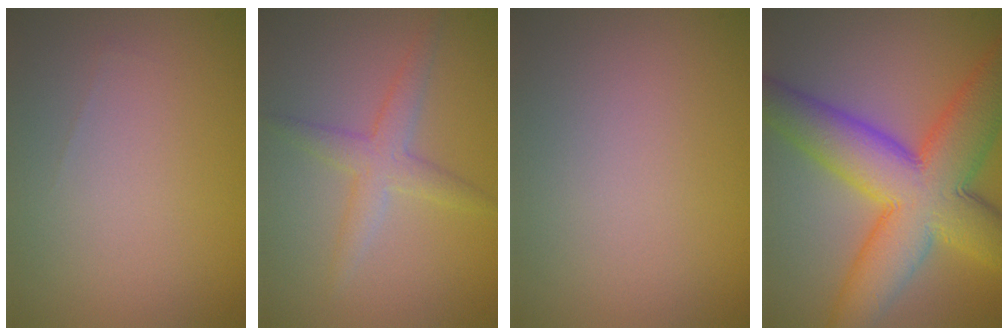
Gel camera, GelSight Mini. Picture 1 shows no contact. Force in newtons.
{"total": 2.7, "press": 2.7, "slide": 0.1}
{"total": 0.0}
{"total": 11.9, "press": 11.9, "slide": 0.3}